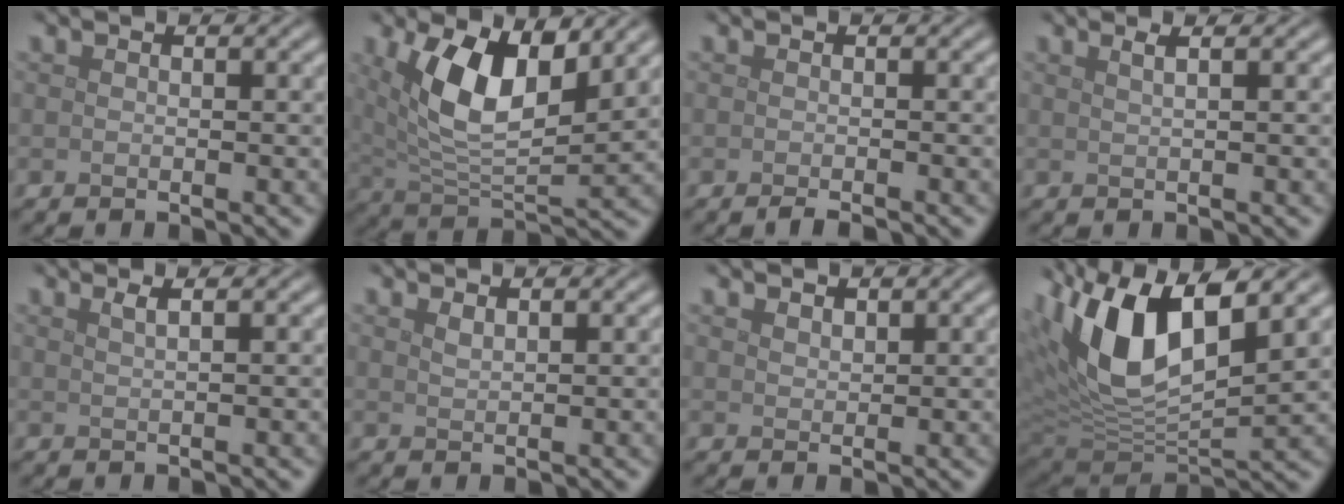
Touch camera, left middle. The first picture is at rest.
{"total": 8.9, "force": [3.2, 4.3, 7.1], "torque": [-0.139, -0.007, 0.058]}
{"total": 0.8, "force": [-0.6, 0.1, 0.5], "torque": [-0.007, 0.000, -0.012]}
{"total": 2.4, "force": [1.3, 1.1, 1.7], "torque": [-0.004, 0.005, -0.009]}
{"total": 1.8, "force": [1.0, 0.7, 1.3], "torque": [-0.007, 0.004, 0.001]}
{"total": 0.8, "force": [0.6, 0.2, 0.4], "torque": [-0.010, -0.003, 0.013]}
{"total": 1.2, "force": [1.1, 0.5, 0.3], "torque": [-0.009, -0.001, 0.022]}
{"total": 12.0, "force": [3.9, 5.3, 10.0], "torque": [-0.198, 0.002, 0.071]}